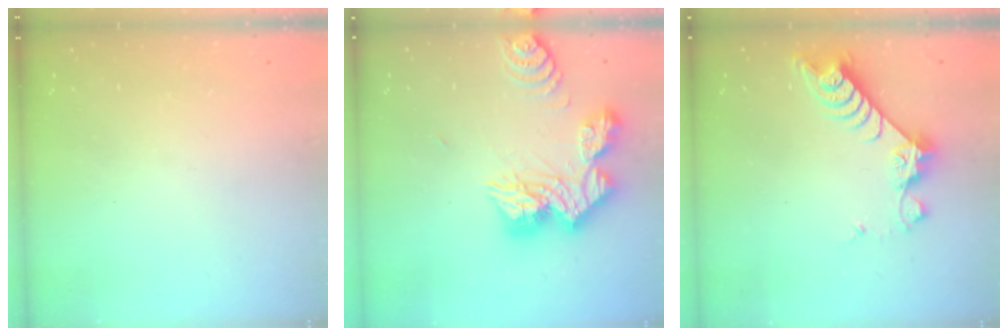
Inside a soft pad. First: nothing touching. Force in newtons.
{"total": 19.6, "press": 19.5, "slide": 1.9}
{"total": 8.1, "press": 8.1, "slide": 0.7}